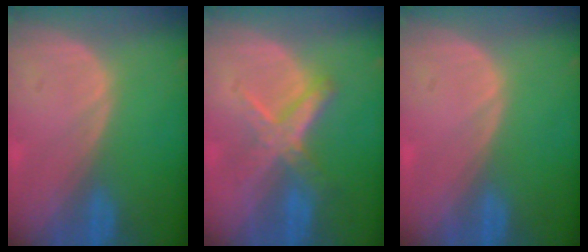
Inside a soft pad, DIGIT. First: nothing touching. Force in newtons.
{"total": 6.4, "press": 5.7, "slide": 3.0}
{"total": 0.0}